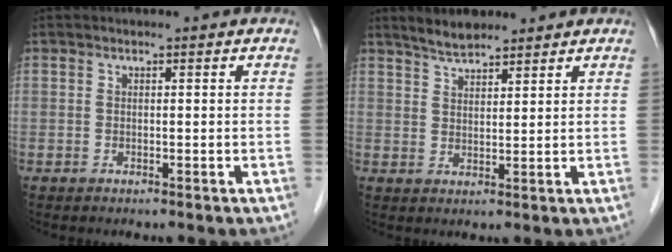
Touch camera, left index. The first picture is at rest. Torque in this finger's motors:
{"motor_torque": [0.11, -0.11, 0.01, 0.04]}